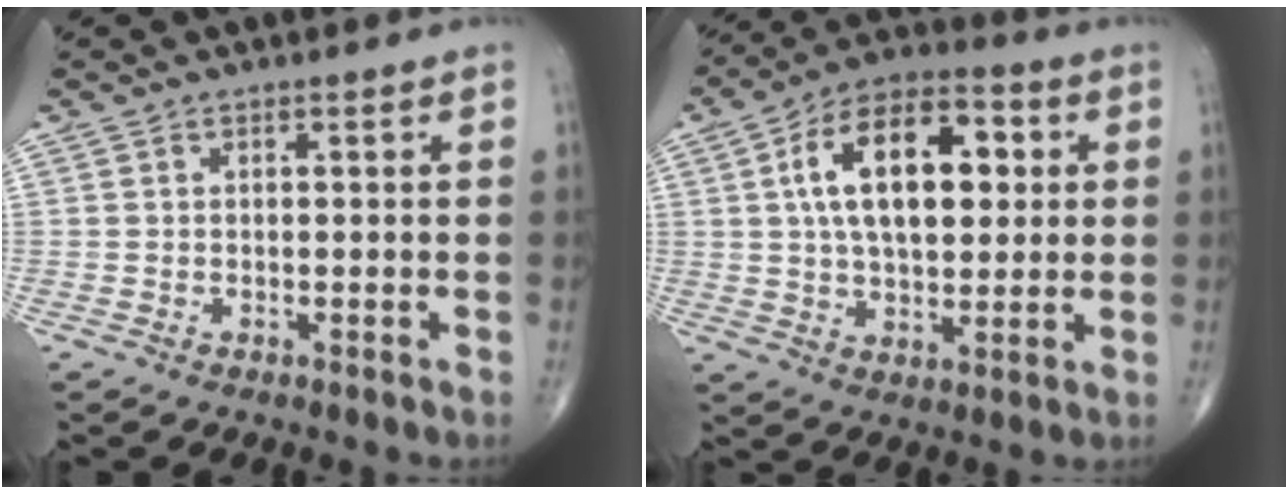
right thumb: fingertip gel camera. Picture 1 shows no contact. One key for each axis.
{"total": 18.5, "fx": 3.8, "fy": 10.1, "fz": 15.0, "tx": -0.222, "ty": 0.015, "tz": 0.059}